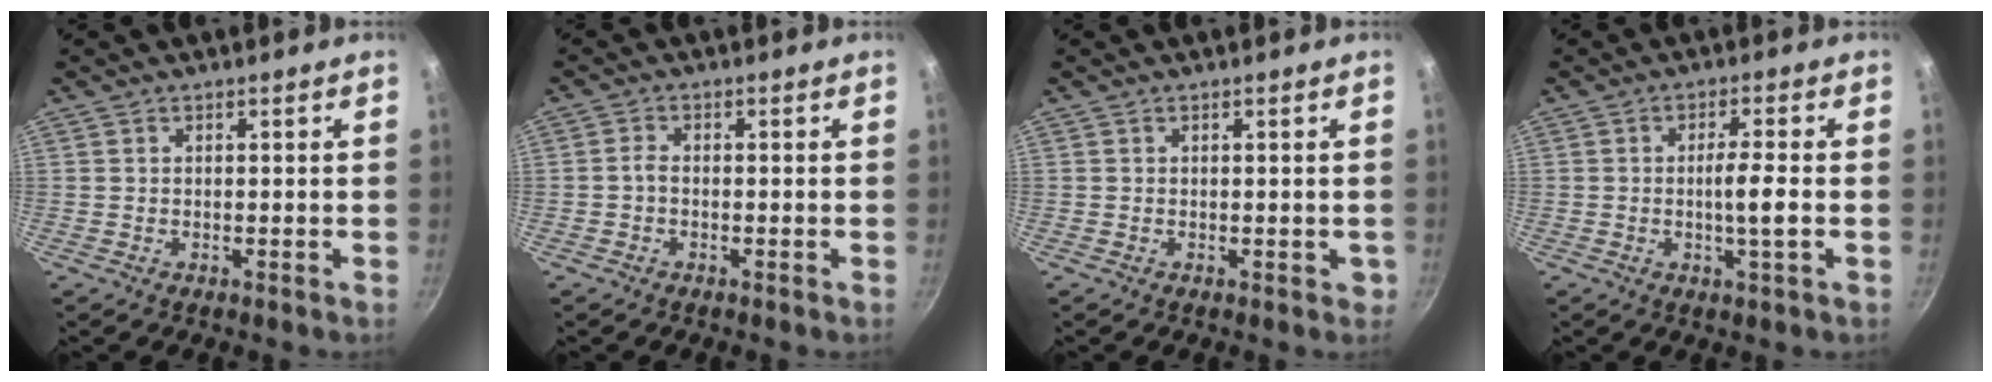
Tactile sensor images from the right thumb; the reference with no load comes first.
{"total": 1.6, "force": [-0.6, 1.0, 1.1], "torque": [-0.022, 0.012, -0.015]}
{"total": 1.3, "force": [-0.2, 0.8, 1.1], "torque": [-0.001, 0.001, -0.003]}
{"total": 5.1, "force": [-0.8, 0.2, 5.0], "torque": [-0.093, 0.005, -0.014]}